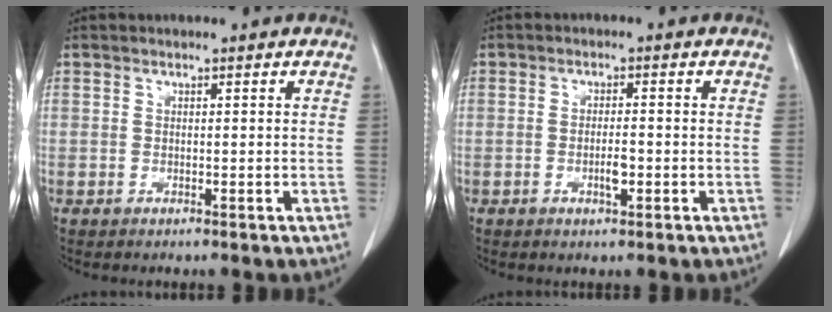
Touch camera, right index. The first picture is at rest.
{"total": 2.6, "force": [-0.9, 0.6, 2.3], "torque": [-0.046, 0.001, -0.012]}